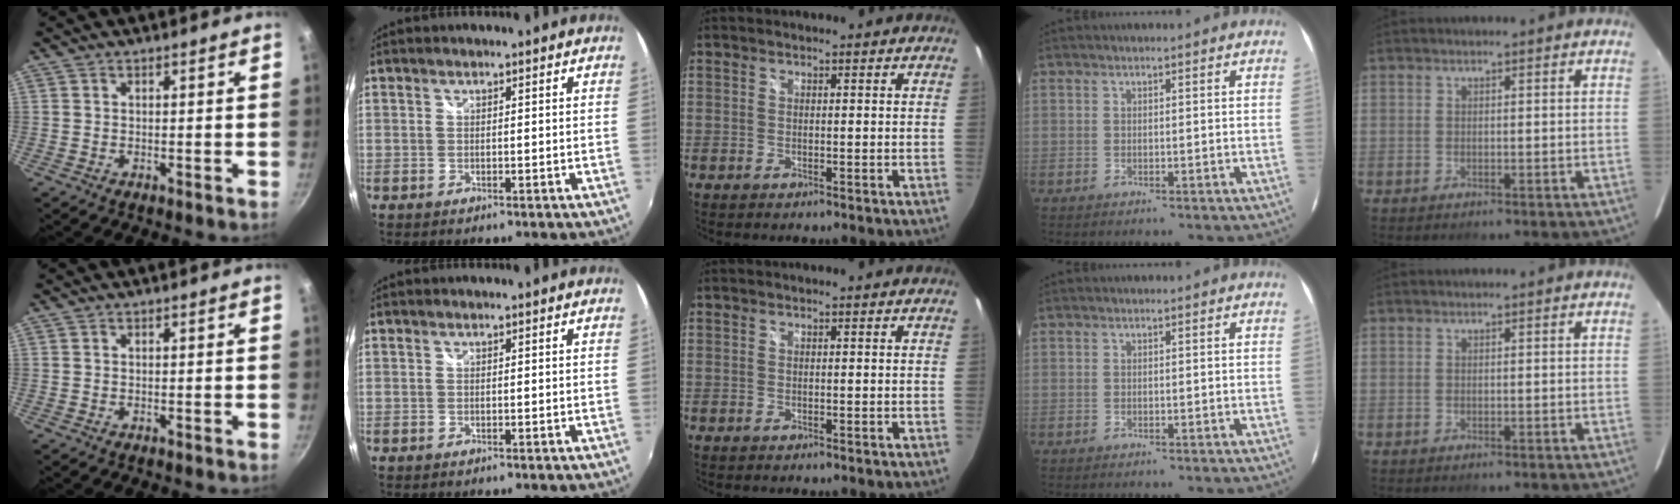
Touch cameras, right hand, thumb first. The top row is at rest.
{}